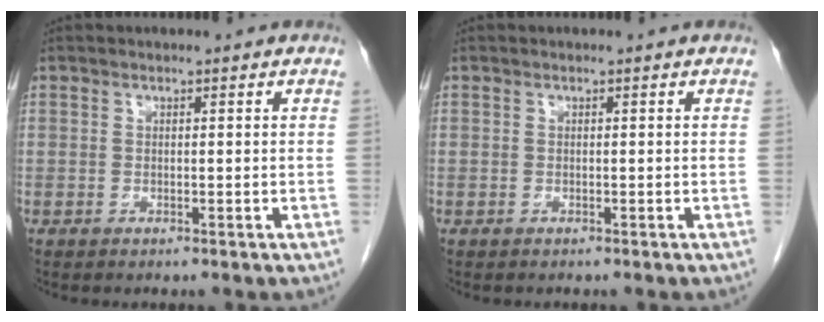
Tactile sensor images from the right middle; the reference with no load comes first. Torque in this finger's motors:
{"motor_torque": [-0.25, -0.28, -0.05, 0.01]}